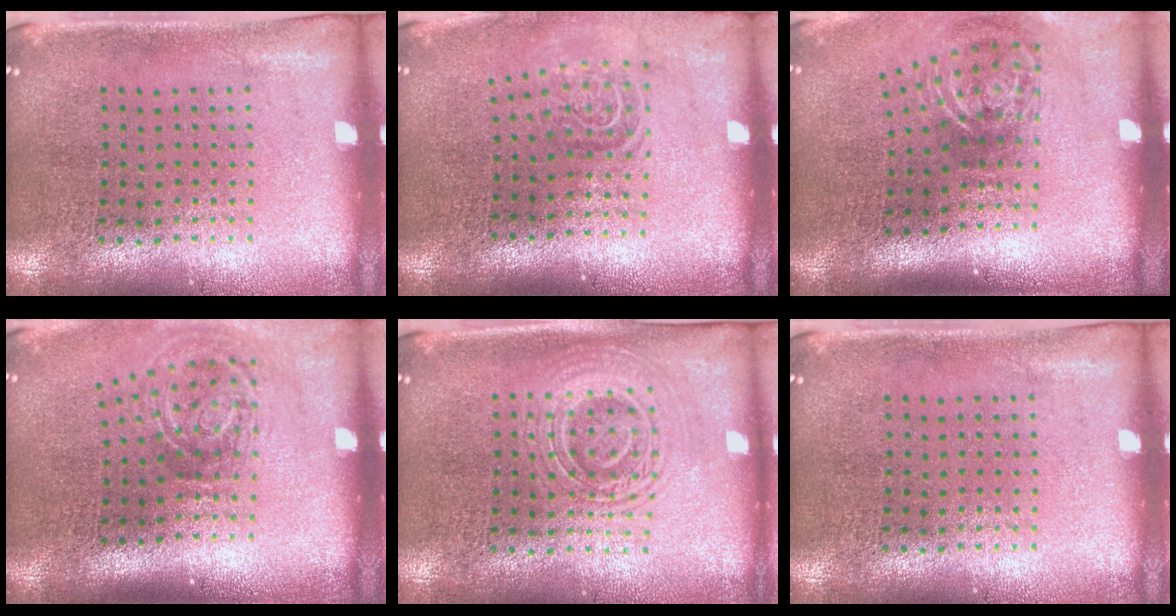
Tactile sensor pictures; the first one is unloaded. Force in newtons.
{"total": 1.6, "press": 1.1, "slide": 1.1}
{"total": 2.1, "press": 1.3, "slide": 1.6}
{"total": 2.0, "press": 1.2, "slide": 1.6}
{"total": 2.8, "press": 2.8, "slide": 0.5}
{"total": 0.0}